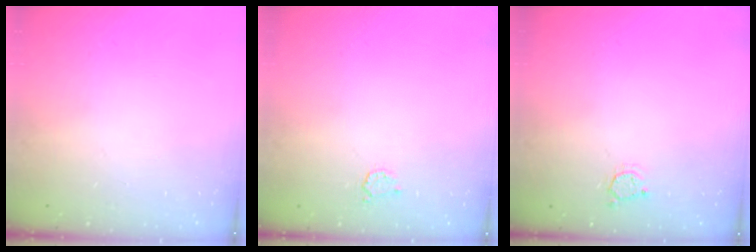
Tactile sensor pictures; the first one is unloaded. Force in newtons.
{"total": 3.5, "press": 3.4, "slide": 0.5}
{"total": 2.5, "press": 2.5, "slide": 0.3}